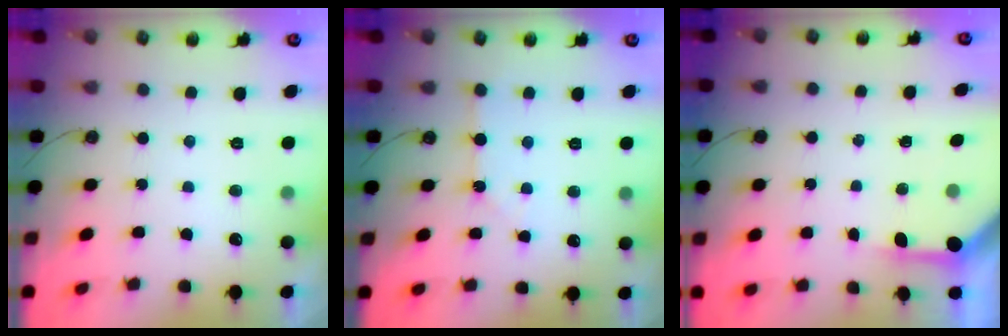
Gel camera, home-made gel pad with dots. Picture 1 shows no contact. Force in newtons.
{"total": 1.4, "press": 1.4, "slide": 0.2}
{"total": 3.4, "press": 3.4, "slide": 0.4}